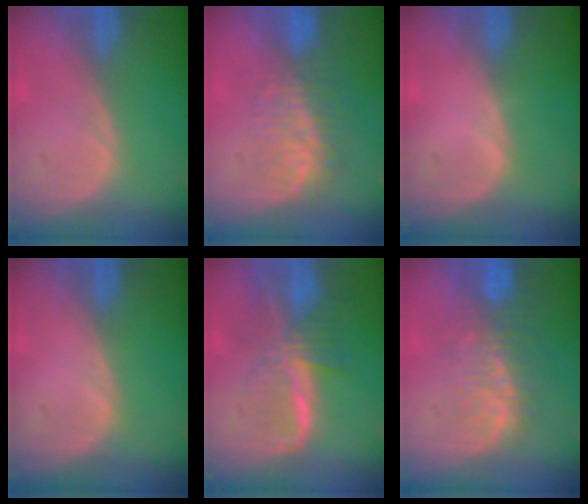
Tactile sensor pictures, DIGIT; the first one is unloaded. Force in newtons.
{"total": 7.5, "press": 7.0, "slide": 2.8}
{"total": 0.5, "press": 0.1, "slide": 0.5}
{"total": 0.0}
{"total": 8.1, "press": 6.9, "slide": 4.2}
{"total": 9.4, "press": 8.1, "slide": 4.7}